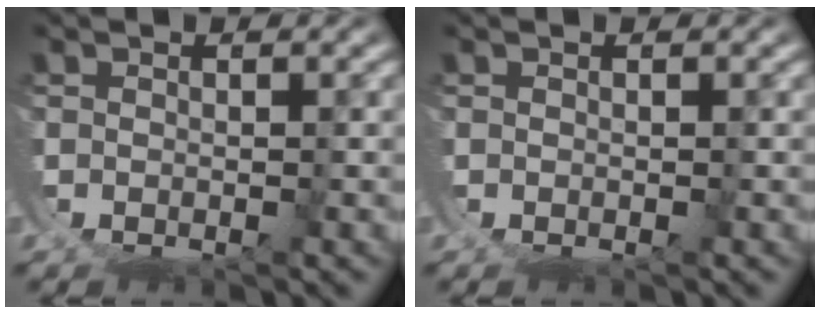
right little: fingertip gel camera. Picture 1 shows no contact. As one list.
[{"total": 0.0}]